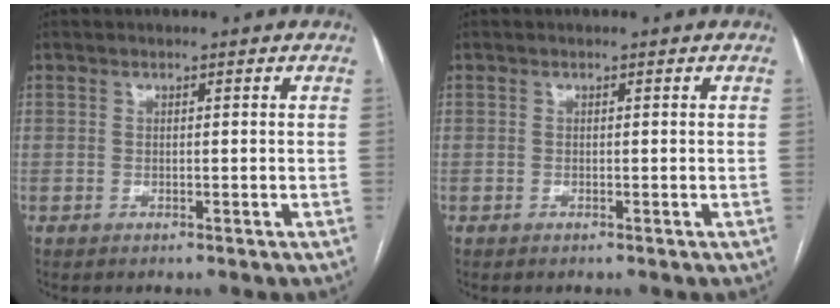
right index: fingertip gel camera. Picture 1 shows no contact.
{"total": 0.0}